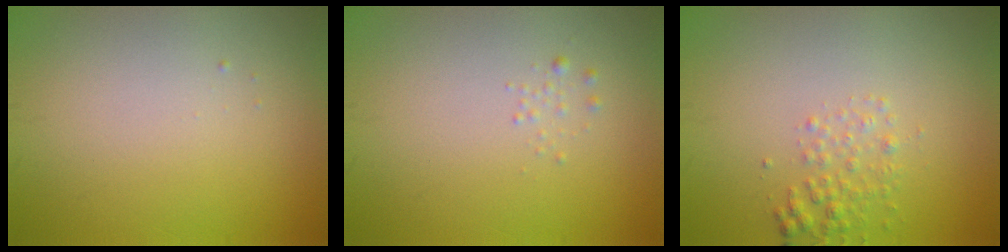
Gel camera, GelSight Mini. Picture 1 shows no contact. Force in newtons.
{"total": 0.6, "press": 0.6, "slide": 0.0}
{"total": 1.7, "press": 1.7, "slide": 0.1}